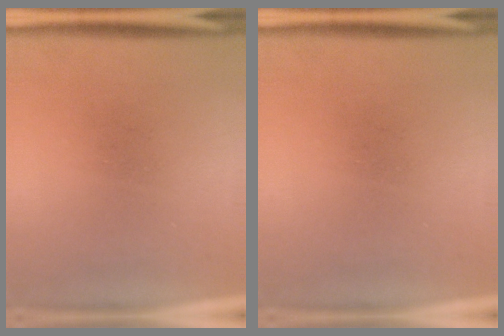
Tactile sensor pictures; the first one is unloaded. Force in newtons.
{"total": 0.0}